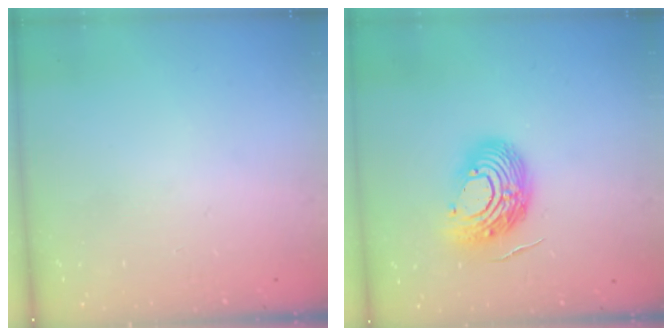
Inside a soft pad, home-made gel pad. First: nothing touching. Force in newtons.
{"total": 13.7, "press": 13.7, "slide": 1.6}